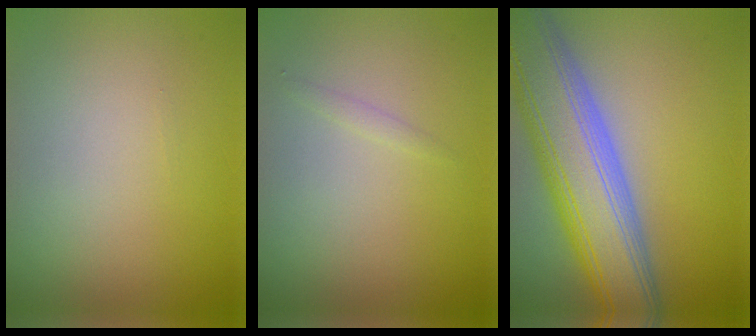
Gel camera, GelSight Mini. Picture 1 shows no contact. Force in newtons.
{"total": 0.6, "press": 0.6, "slide": 0.0}
{"total": 11.5, "press": 11.5, "slide": 0.9}